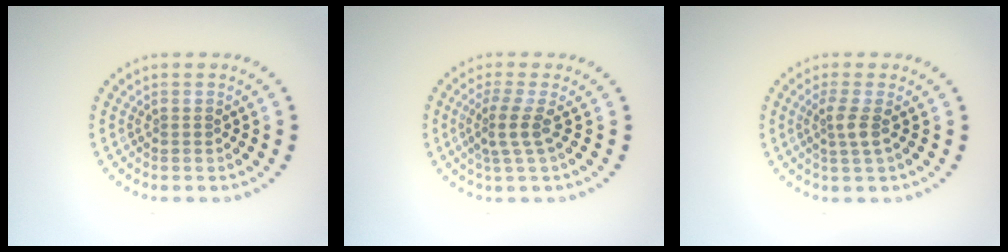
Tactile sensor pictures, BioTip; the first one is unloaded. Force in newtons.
{"total": 2.5, "press": 1.8, "slide": 1.7}
{"total": 1.9, "press": 1.4, "slide": 1.2}